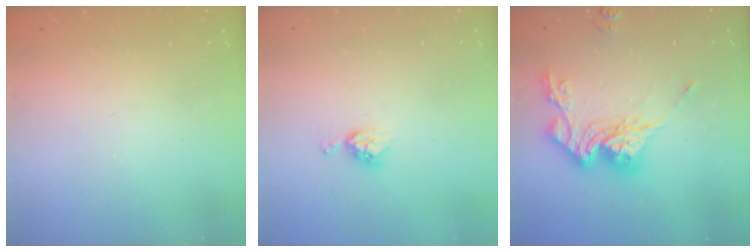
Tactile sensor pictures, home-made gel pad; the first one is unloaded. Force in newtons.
{"total": 6.5, "press": 6.5, "slide": 0.4}
{"total": 16.4, "press": 16.3, "slide": 1.9}